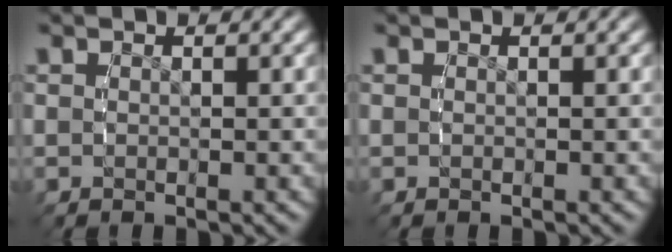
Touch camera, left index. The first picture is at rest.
{"total": 0.0}